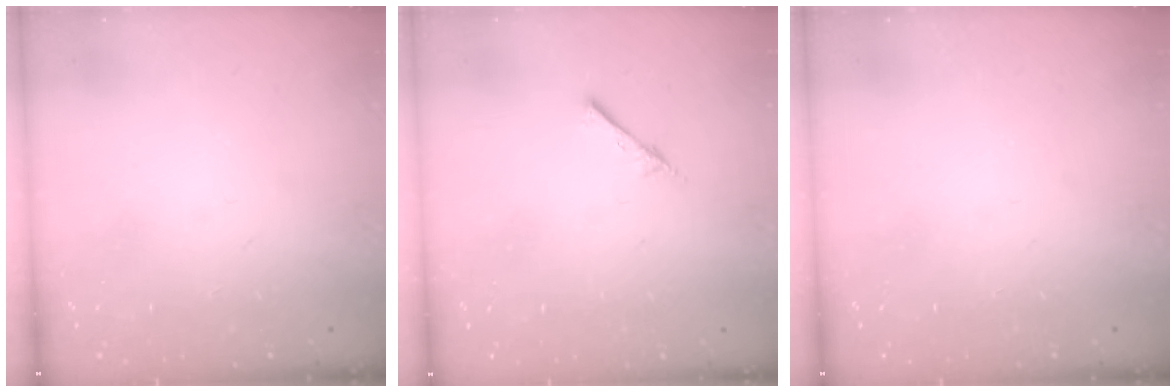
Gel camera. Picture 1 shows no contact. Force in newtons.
{"total": 2.8, "press": 2.8, "slide": 0.3}
{"total": 0.0}